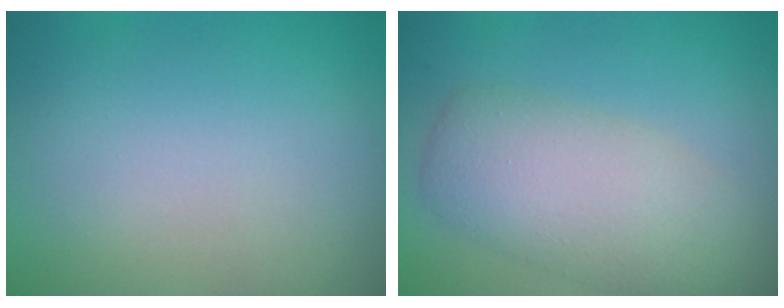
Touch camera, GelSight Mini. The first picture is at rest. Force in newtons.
{"total": 5.5, "press": 5.5, "slide": 0.5}